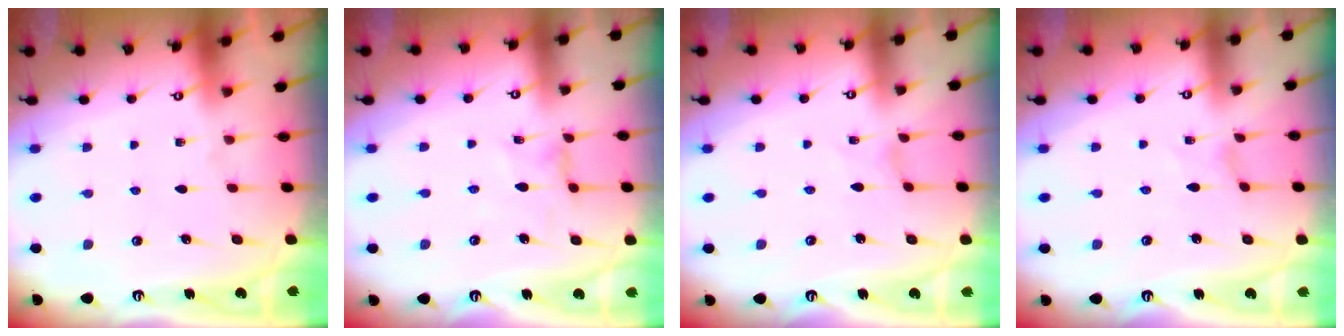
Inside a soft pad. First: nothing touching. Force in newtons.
{"total": 1.6, "press": 1.5, "slide": 0.4}
{"total": 0.0}
{"total": 0.0}